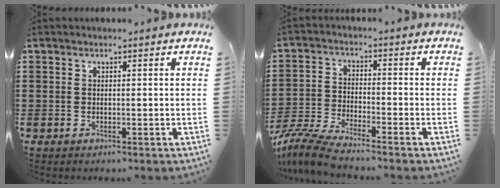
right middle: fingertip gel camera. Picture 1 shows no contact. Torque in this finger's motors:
{"motor_torque": [1.43, -0.38, 0.09, 0.13]}